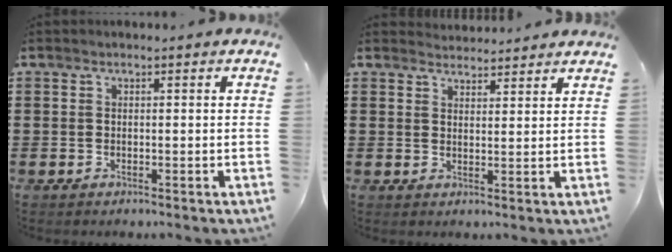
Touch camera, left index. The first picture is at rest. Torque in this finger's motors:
{"motor_torque": [2.14, 0.00, 0.15, -0.03]}